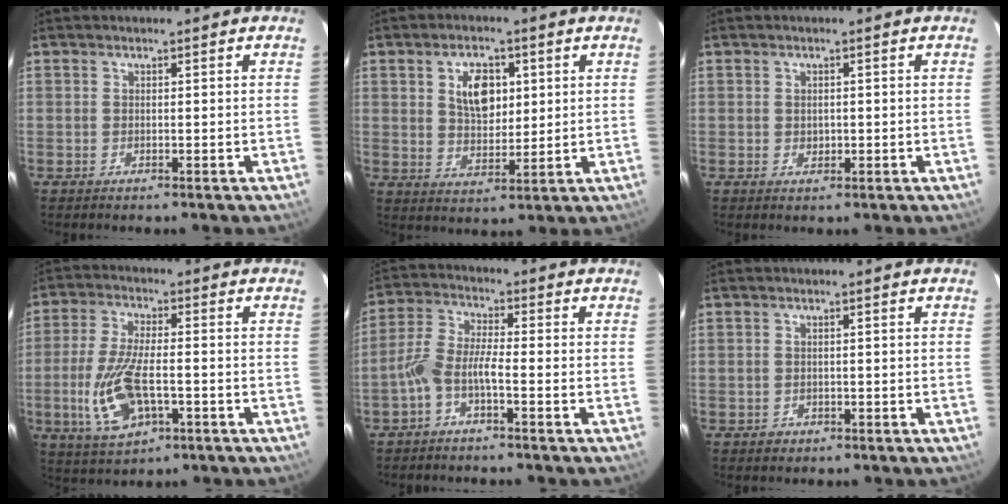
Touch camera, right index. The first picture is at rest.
{"total": 7.9, "force": [2.5, 4.7, 5.9], "torque": [-0.101, 0.009, 0.049]}
{"total": 1.4, "force": [0.0, 1.3, 0.6], "torque": [-0.006, 0.000, 0.003]}
{"total": 12.4, "force": [-3.5, 5.1, 10.7], "torque": [-0.227, -0.011, -0.059]}
{"total": 5.1, "force": [-2.6, 1.1, 4.2], "torque": [-0.103, 0.015, -0.053]}
{"total": 1.6, "force": [-0.8, 1.3, 0.2], "torque": [-0.004, 0.003, -0.005]}